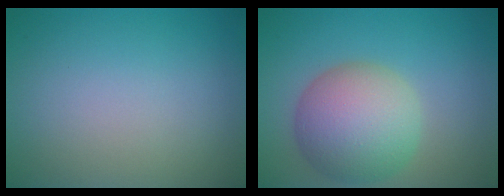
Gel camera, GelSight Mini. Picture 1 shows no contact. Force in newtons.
{"total": 7.7, "press": 7.7, "slide": 0.4}